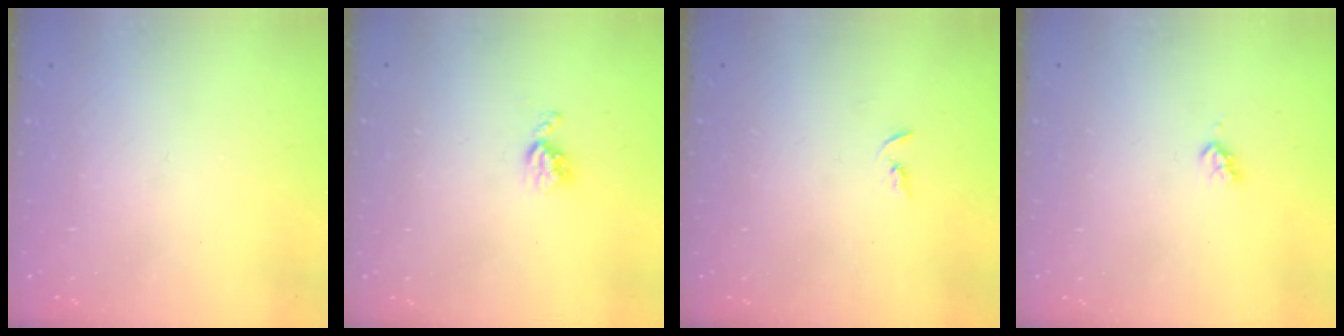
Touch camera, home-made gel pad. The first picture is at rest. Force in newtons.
{"total": 5.1, "press": 5.1, "slide": 0.7}
{"total": 2.2, "press": 2.2, "slide": 0.2}
{"total": 3.1, "press": 3.0, "slide": 0.5}